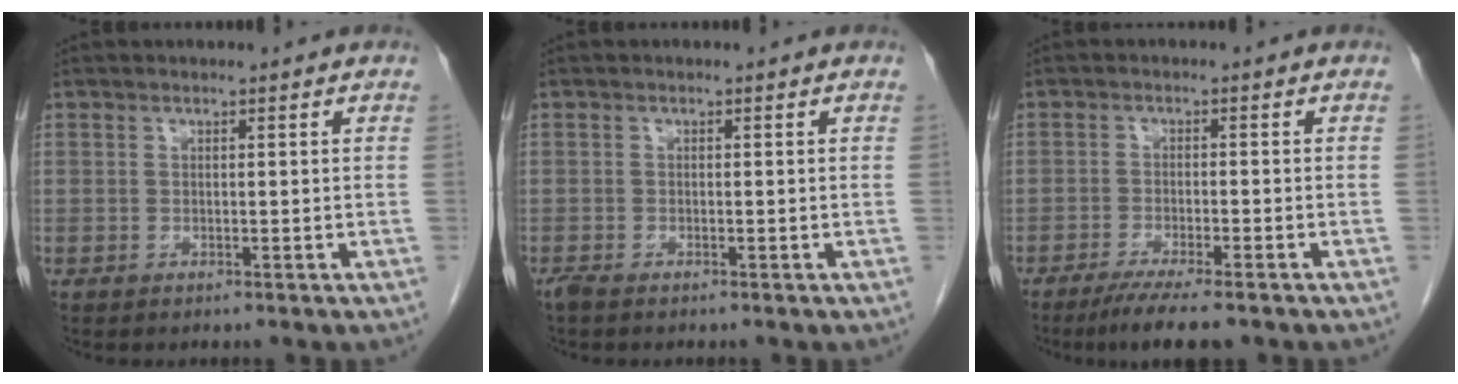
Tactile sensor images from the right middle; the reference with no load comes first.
{"total": 1.1, "force": [-0.9, 0.2, 0.5], "torque": [-0.019, -0.005, -0.019]}
{"total": 7.1, "force": [-5.4, 0.5, 4.5], "torque": [-0.071, -0.017, -0.083]}